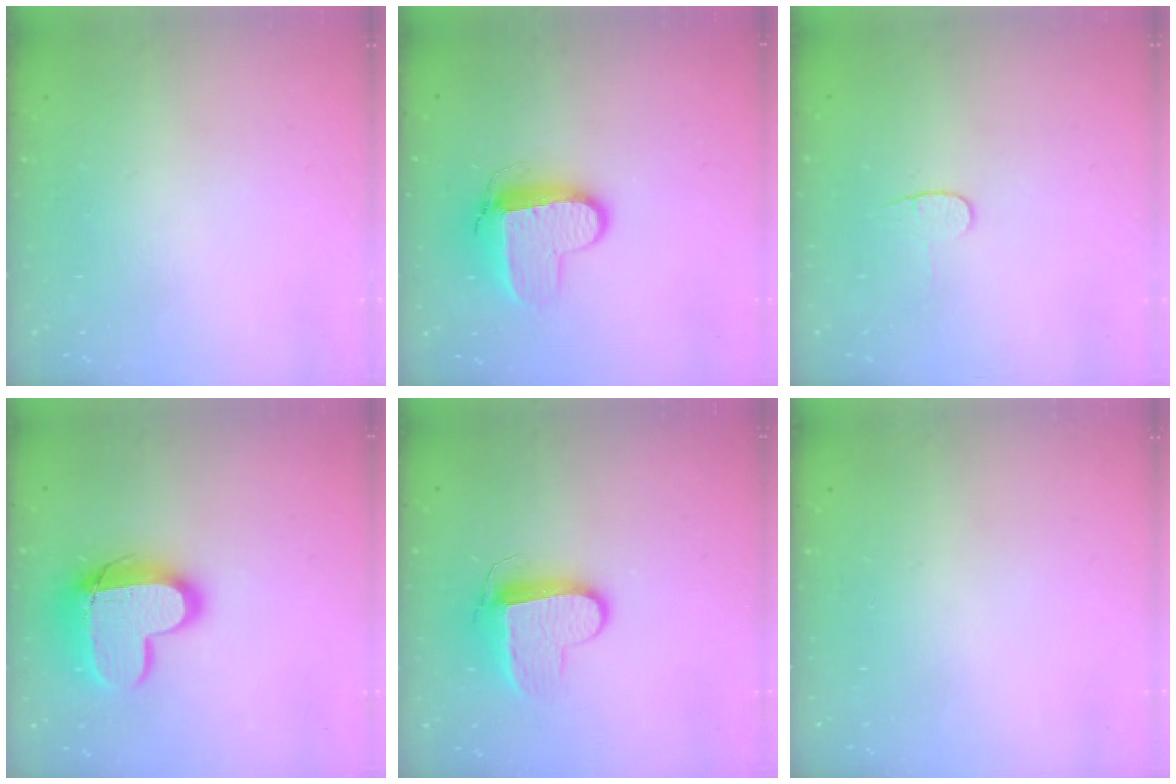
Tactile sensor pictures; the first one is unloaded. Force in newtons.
{"total": 10.3, "press": 10.2, "slide": 1.0}
{"total": 3.7, "press": 3.6, "slide": 0.4}
{"total": 15.2, "press": 15.2, "slide": 1.3}
{"total": 9.9, "press": 9.9, "slide": 0.7}
{"total": 0.0}